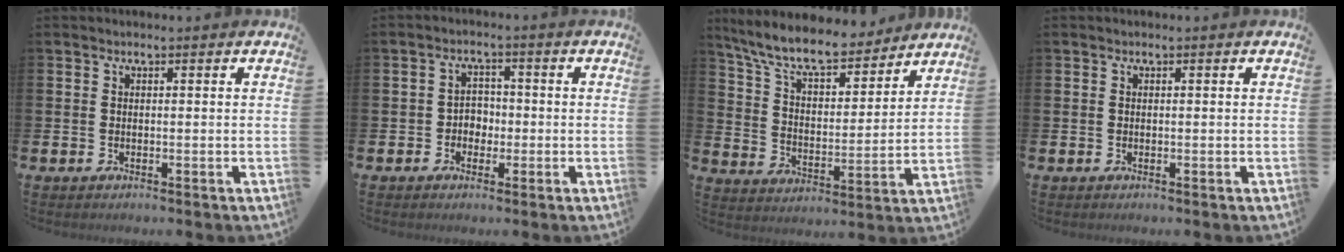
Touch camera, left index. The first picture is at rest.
{"total": 2.7, "force": [-0.9, 2.4, 1.0], "torque": [-0.018, 0.006, -0.024]}
{"total": 9.8, "force": [8.8, 2.3, 3.5], "torque": [-0.104, -0.056, 0.155]}
{"total": 0.0}